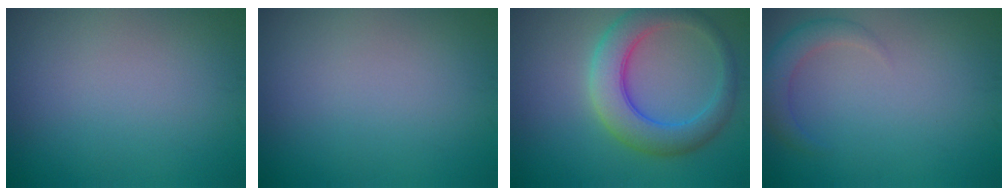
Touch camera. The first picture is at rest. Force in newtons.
{"total": 0.0}
{"total": 5.9, "press": 5.9, "slide": 0.3}
{"total": 2.4, "press": 2.4, "slide": 0.4}